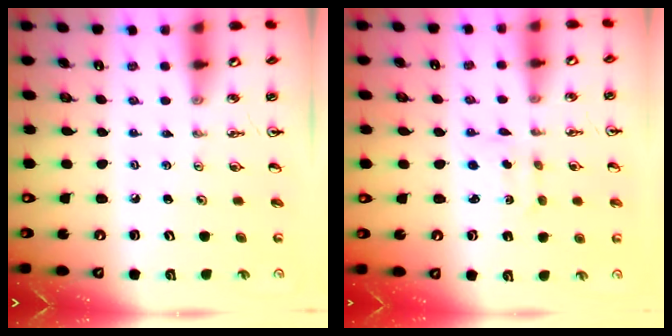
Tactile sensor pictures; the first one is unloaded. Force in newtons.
{"total": 2.3, "press": 2.3, "slide": 0.4}